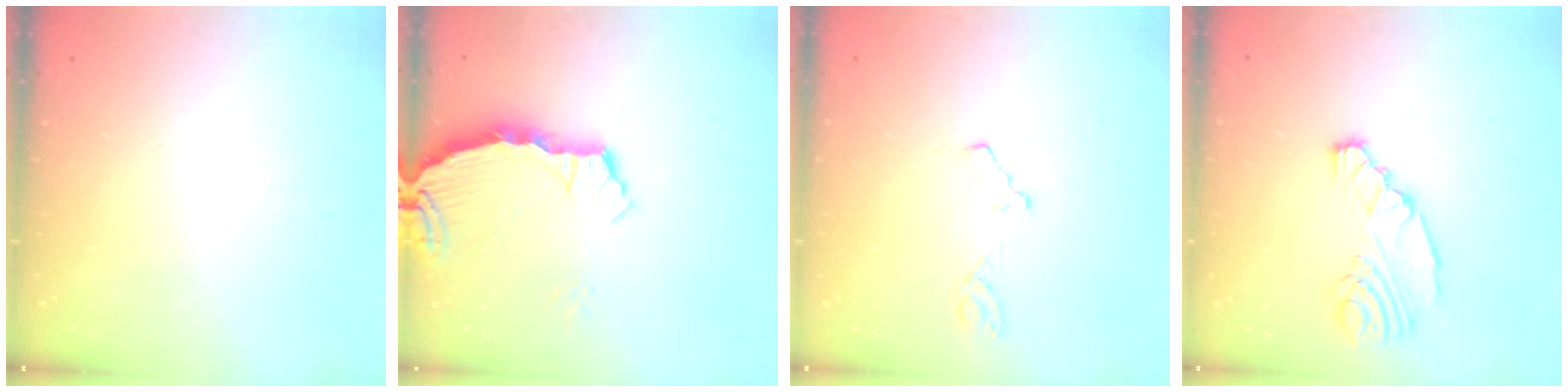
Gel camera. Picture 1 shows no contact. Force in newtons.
{"total": 3.3, "press": 3.2, "slide": 0.4}
{"total": 3.5, "press": 3.4, "slide": 0.5}
{"total": 8.3, "press": 7.4, "slide": 3.8}